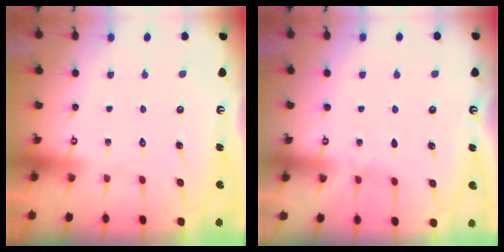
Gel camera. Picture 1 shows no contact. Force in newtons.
{"total": 3.5, "press": 3.4, "slide": 0.5}